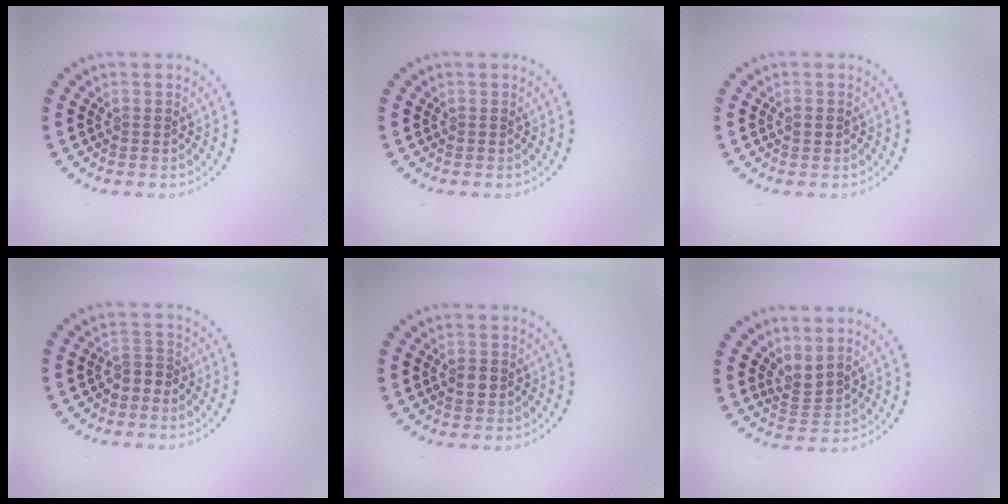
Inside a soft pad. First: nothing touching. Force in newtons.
{"total": 0.0}
{"total": 0.7, "press": 0.7, "slide": 0.0}
{"total": 1.5, "press": 1.1, "slide": 1.0}
{"total": 1.5, "press": 1.5, "slide": 0.3}
{"total": 2.2, "press": 1.5, "slide": 1.6}